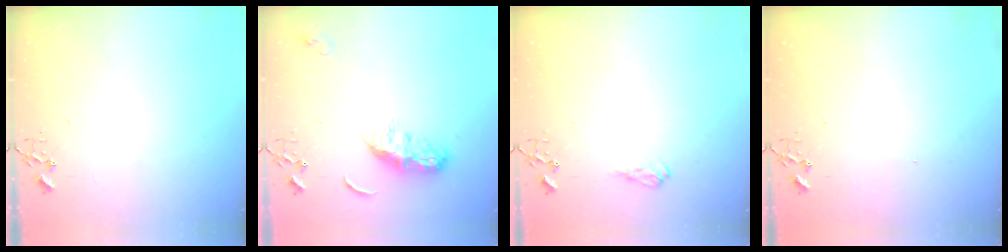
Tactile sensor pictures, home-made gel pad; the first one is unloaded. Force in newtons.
{"total": 8.9, "press": 8.9, "slide": 0.1}
{"total": 8.2, "press": 8.2, "slide": 0.9}
{"total": 1.1, "press": 1.1, "slide": 0.1}